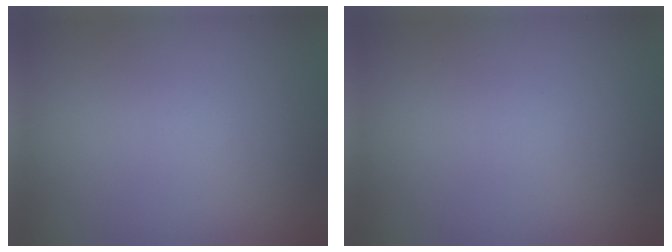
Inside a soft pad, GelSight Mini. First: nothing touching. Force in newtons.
{"total": 0.0}